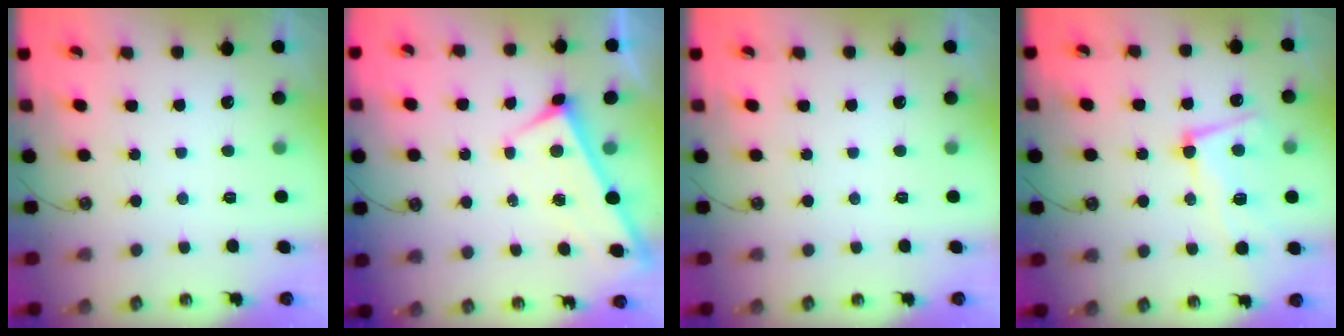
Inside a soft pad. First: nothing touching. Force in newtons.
{"total": 1.4, "press": 1.3, "slide": 0.5}
{"total": 0.0}
{"total": 8.7, "press": 8.5, "slide": 1.6}